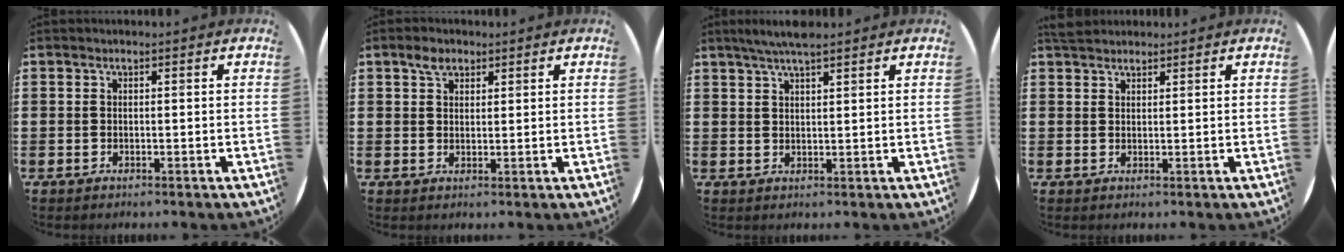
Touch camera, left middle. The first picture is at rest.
{"total": 2.6, "force": [1.9, 1.5, 1.0], "torque": [-0.005, -0.001, 0.031]}
{"total": 3.8, "force": [3.3, 0.4, 1.9], "torque": [-0.042, -0.001, 0.058]}
{"total": 2.0, "force": [1.8, 0.6, 0.4], "torque": [-0.003, 0.004, 0.034]}